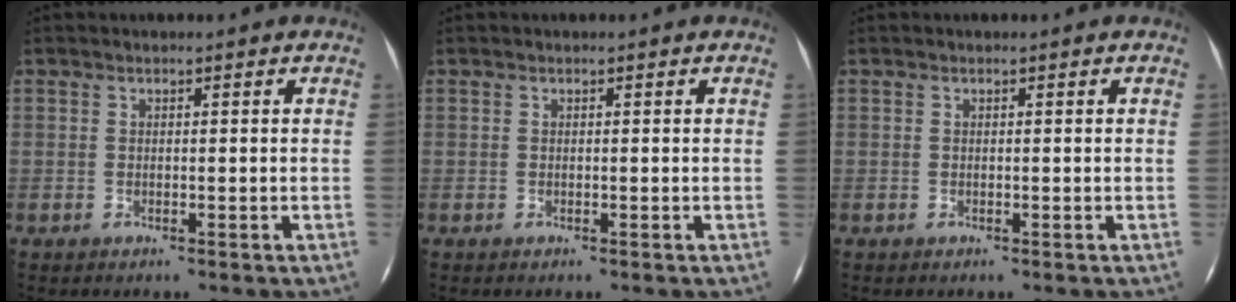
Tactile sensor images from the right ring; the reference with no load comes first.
{"total": 0.0}
{"total": 0.0}